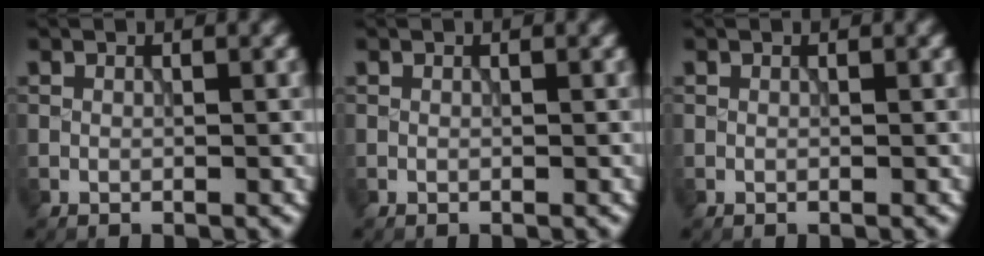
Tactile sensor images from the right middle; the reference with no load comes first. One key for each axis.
{"total": 0.0}
{"total": 0.0}